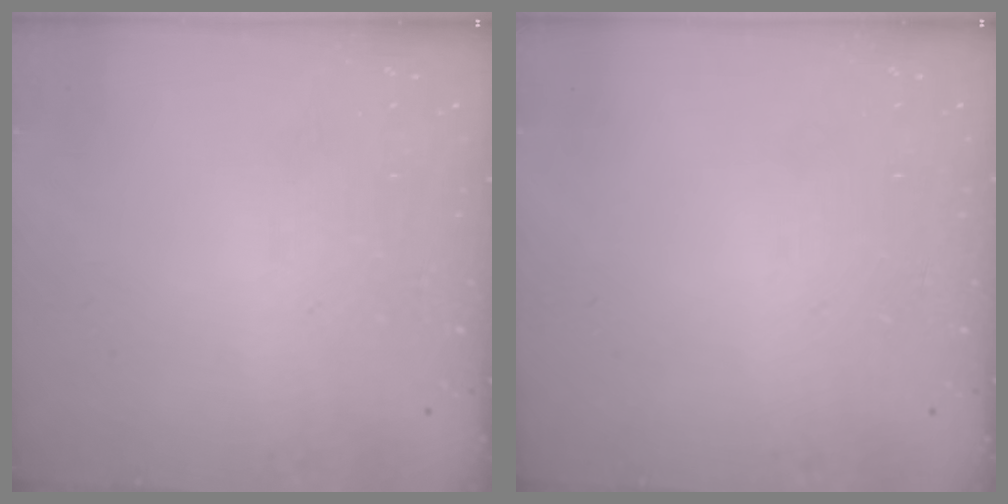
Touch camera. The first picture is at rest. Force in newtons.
{"total": 0.0}